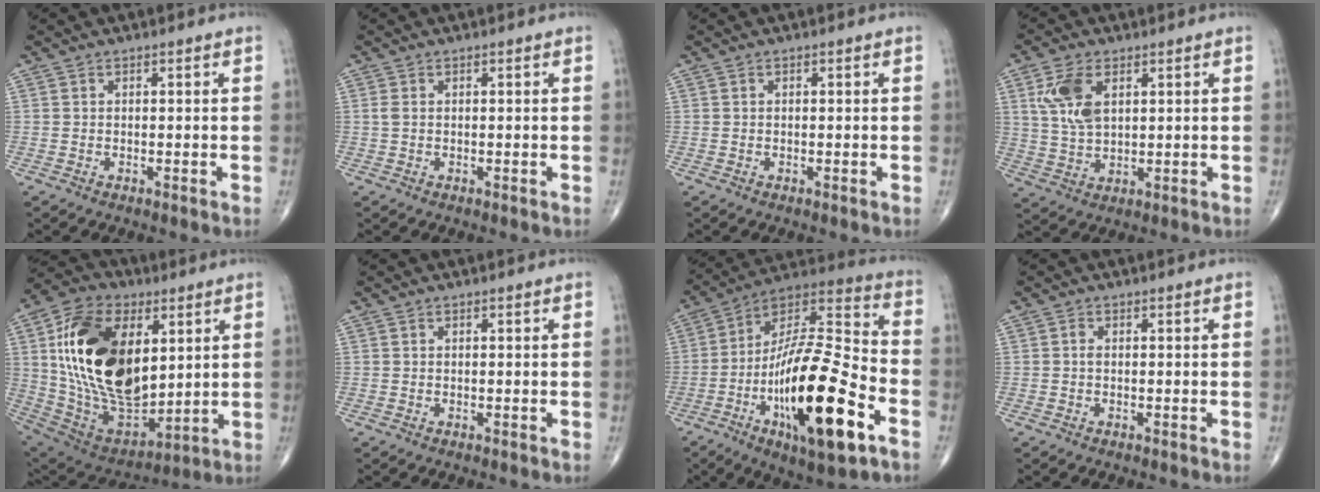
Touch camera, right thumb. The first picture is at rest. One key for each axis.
{"total": 0.8, "fx": 0.1, "fy": 0.5, "fz": 0.7, "tx": -0.018, "ty": 0.004, "tz": 0.003}
{"total": 0.0}
{"total": 8.5, "fx": 3.0, "fy": 4.7, "fz": 6.4, "tx": -0.129, "ty": -0.008, "tz": 0.063}
{"total": 27.3, "fx": 5.8, "fy": 15.8, "fz": 21.5, "tx": -0.386, "ty": -0.028, "tz": 0.115}
{"total": 0.0}
{"total": 26.8, "fx": -9.7, "fy": 8.0, "fz": 23.6, "tx": -0.426, "ty": 0.043, "tz": -0.160}
{"total": 0.8, "fx": -0.1, "fy": 0.4, "fz": 0.6, "tx": -0.014, "ty": 0.000, "tz": -0.003}